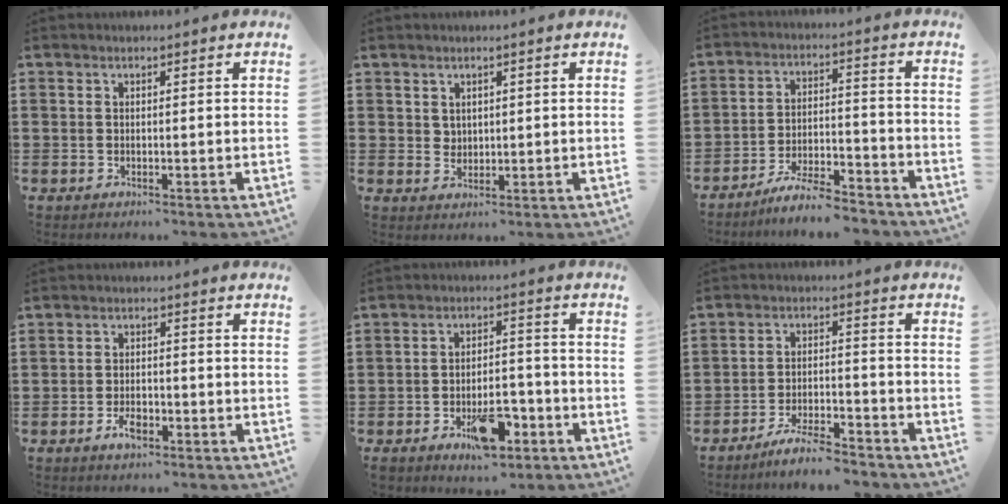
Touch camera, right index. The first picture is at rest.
{"total": 2.0, "force": [1.4, 1.4, 0.3], "torque": [-0.009, 0.007, 0.027]}
{"total": 6.9, "force": [-6.4, 0.3, 2.5], "torque": [-0.051, 0.003, -0.123]}
{"total": 3.2, "force": [-1.6, 1.4, 2.4], "torque": [-0.049, 0.000, -0.030]}
{"total": 8.7, "force": [-4.4, 3.7, 6.5], "torque": [-0.093, 0.010, -0.068]}
{"total": 5.0, "force": [-4.7, 0.3, 1.6], "torque": [-0.034, -0.001, -0.092]}